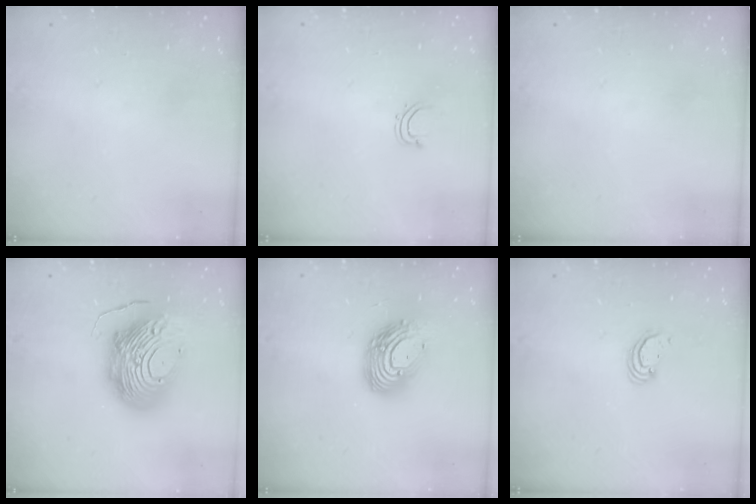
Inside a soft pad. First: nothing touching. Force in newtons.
{"total": 2.8, "press": 2.7, "slide": 0.5}
{"total": 0.0}
{"total": 19.8, "press": 19.7, "slide": 1.9}
{"total": 15.3, "press": 15.3, "slide": 1.2}
{"total": 2.3, "press": 2.3, "slide": 0.3}